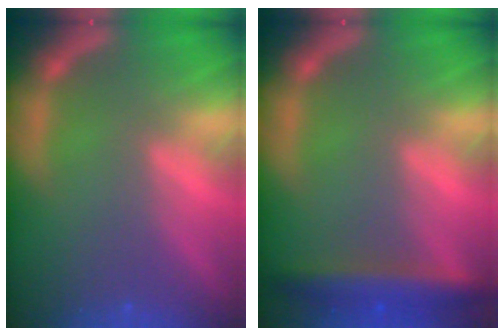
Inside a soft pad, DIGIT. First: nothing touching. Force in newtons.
{"total": 4.4}